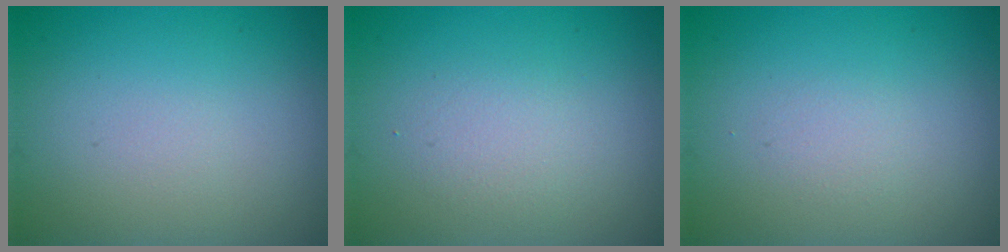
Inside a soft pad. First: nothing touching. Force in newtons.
{"total": 1.7, "press": 1.7, "slide": 0.2}
{"total": 0.8, "press": 0.8, "slide": 0.1}